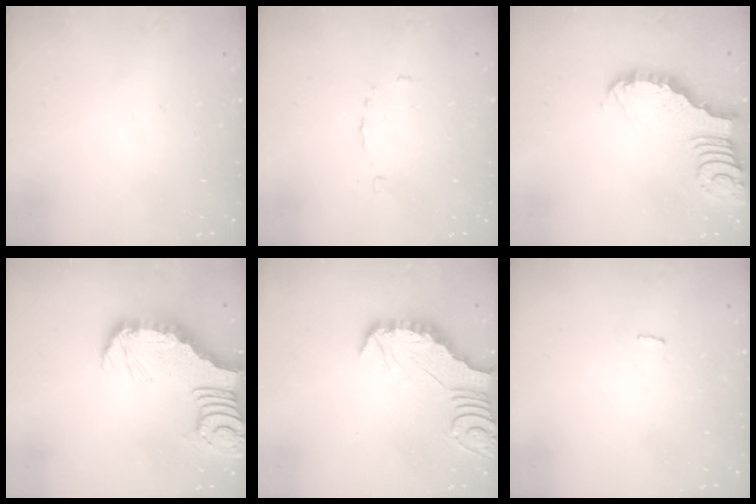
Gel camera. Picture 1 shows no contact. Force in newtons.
{"total": 3.7, "press": 3.6, "slide": 0.6}
{"total": 4.0, "press": 4.0, "slide": 0.3}
{"total": 7.6, "press": 7.6, "slide": 1.0}
{"total": 2.8, "press": 2.7, "slide": 0.3}
{"total": 2.0, "press": 2.0, "slide": 0.3}